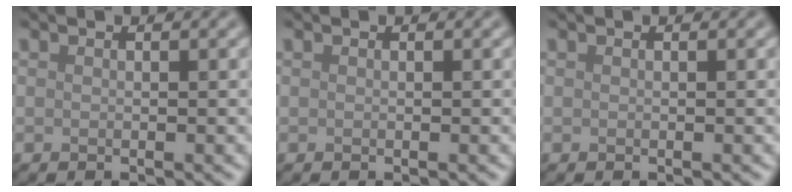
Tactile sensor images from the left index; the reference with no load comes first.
{"total": 0.0}
{"total": 0.0}